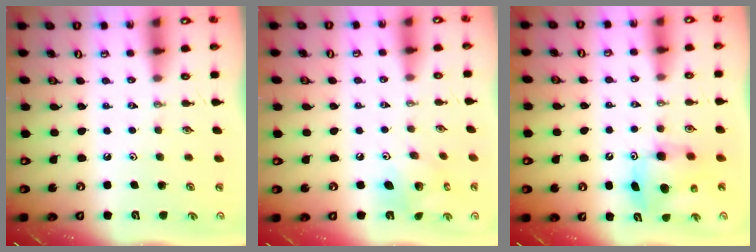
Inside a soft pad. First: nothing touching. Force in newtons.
{"total": 9.1, "press": 9.1, "slide": 0.6}
{"total": 7.5, "press": 7.5, "slide": 0.3}